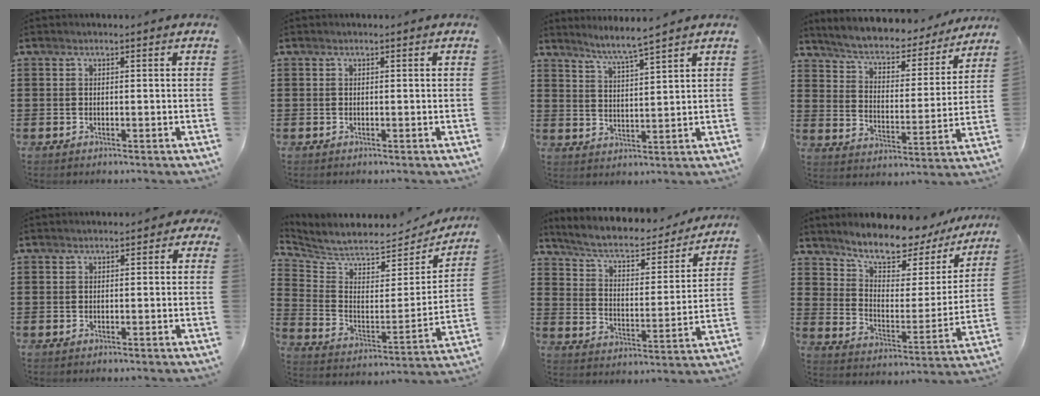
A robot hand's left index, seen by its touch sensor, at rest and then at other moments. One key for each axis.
{"total": 0.0}
{"total": 4.3, "fx": 3.9, "fy": -1.1, "fz": 1.5, "tx": -0.042, "ty": -0.022, "tz": 0.066}
{"total": 4.7, "fx": 4.5, "fy": 0.8, "fz": 1.4, "tx": -0.052, "ty": -0.035, "tz": 0.068}
{"total": 0.8, "fx": -0.4, "fy": 0.5, "fz": 0.4, "tx": -0.011, "ty": 0.003, "tz": -0.011}
{"total": 5.6, "fx": 5.3, "fy": 1.2, "fz": 1.4, "tx": -0.059, "ty": -0.047, "tz": 0.088}
{"total": 5.6, "fx": 4.8, "fy": 1.3, "fz": 2.7, "tx": -0.074, "ty": -0.031, "tz": 0.074}
{"total": 8.7, "fx": 8.1, "fy": 2.1, "fz": 2.6, "tx": -0.077, "ty": -0.063, "tz": 0.140}